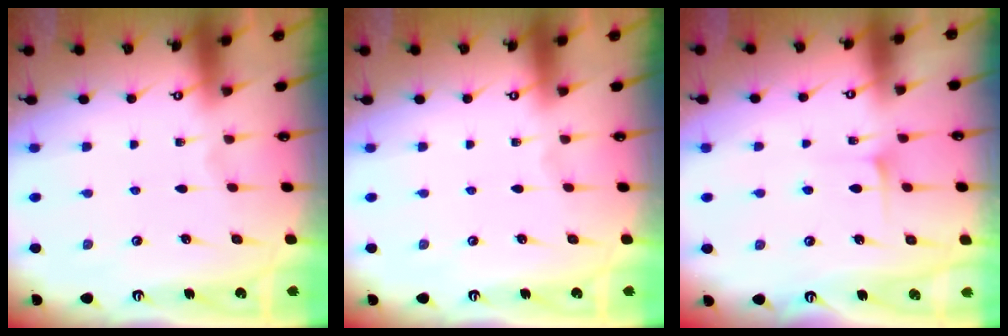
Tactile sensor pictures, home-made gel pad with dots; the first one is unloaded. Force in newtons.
{"total": 0.0}
{"total": 5.5, "press": 5.5, "slide": 0.7}